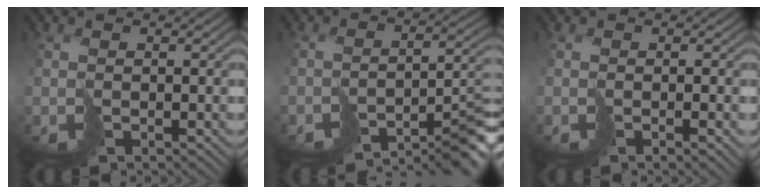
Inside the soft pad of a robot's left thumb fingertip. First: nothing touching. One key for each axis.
{"total": 8.7, "fx": -6.6, "fy": 2.0, "fz": 5.4, "tx": -0.072, "ty": -0.002, "tz": -0.103}
{"total": 2.1, "fx": -0.5, "fy": 0.3, "fz": 2.0, "tx": -0.031, "ty": -0.003, "tz": -0.011}